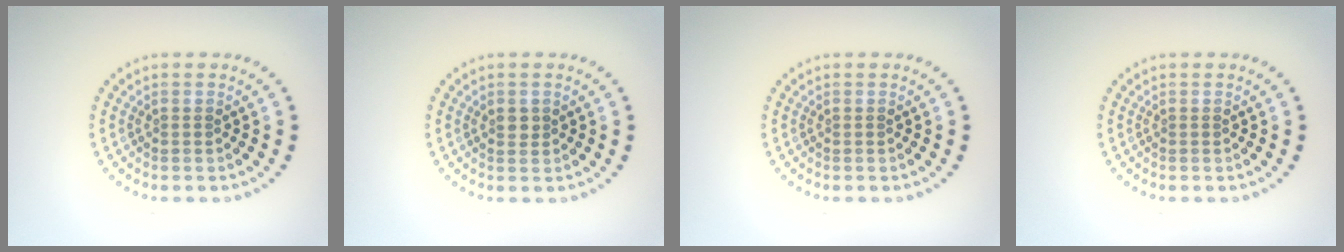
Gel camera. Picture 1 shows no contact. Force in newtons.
{"total": 1.1, "press": 1.0, "slide": 0.4}
{"total": 0.0}
{"total": 0.0}